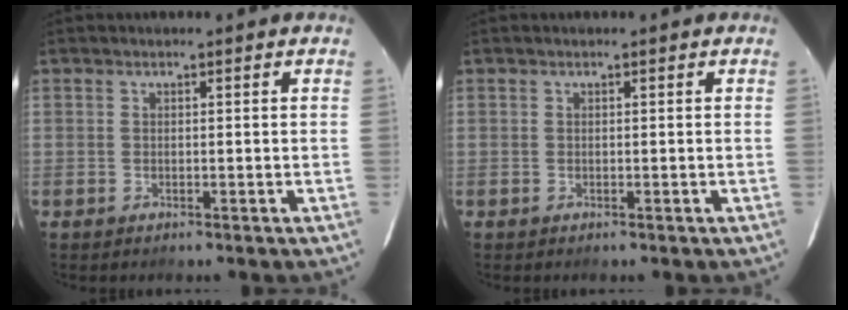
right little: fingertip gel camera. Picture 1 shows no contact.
{"total": 0.0}